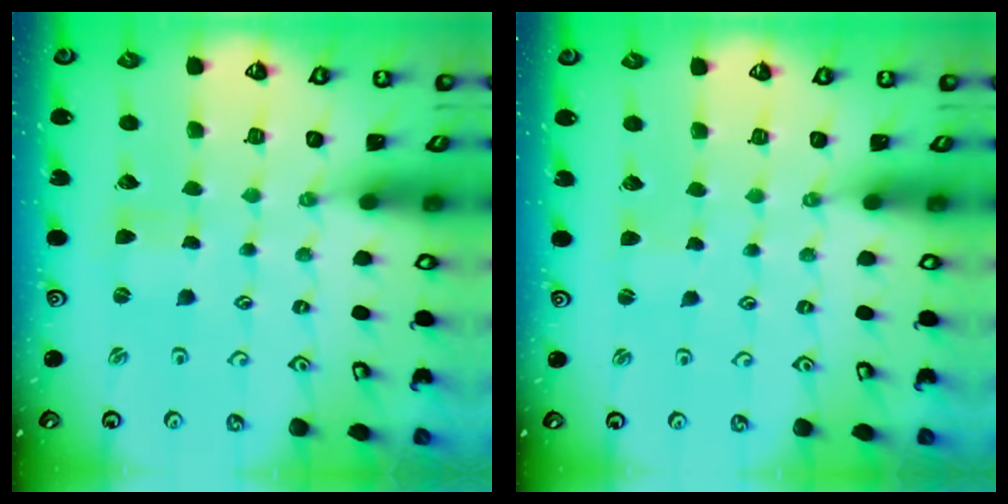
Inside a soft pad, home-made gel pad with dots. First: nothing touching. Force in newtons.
{"total": 1.6, "press": 1.6, "slide": 0.1}